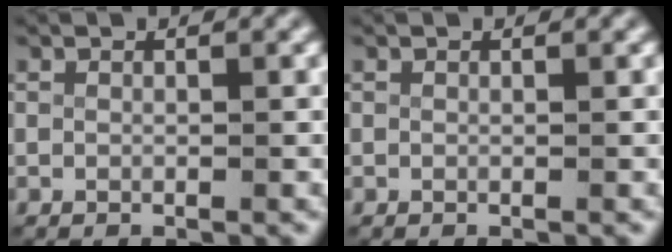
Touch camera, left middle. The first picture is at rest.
{"total": 0.0}